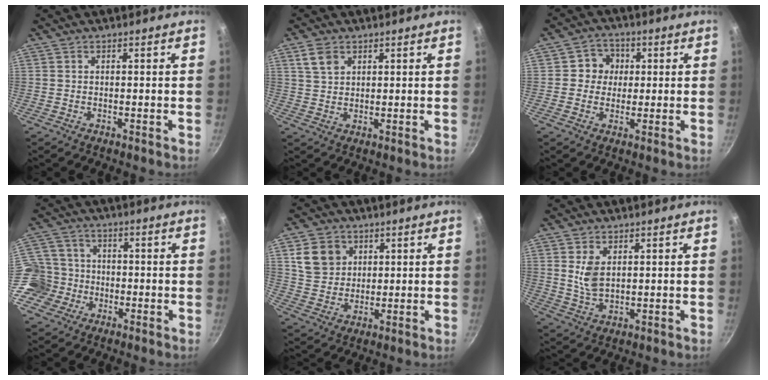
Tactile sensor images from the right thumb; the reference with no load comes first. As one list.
[{"total": 4.1, "force": [2.1, 2.8, 2.1], "torque": [-0.027, -0.001, 0.043]}, {"total": 5.4, "force": [0.7, 5.1, 1.5], "torque": [0.016, 0.007, 0.002]}, {"total": 9.6, "force": [-3.3, 8.7, 2.4], "torque": [-0.018, 0.037, -0.072]}, {"total": 8.3, "force": [2.9, 7.1, 3.2], "torque": [-0.028, -0.004, 0.058]}, {"total": 5.1, "force": [1.4, 3.0, 3.8], "torque": [-0.070, -0.014, 0.034]}]